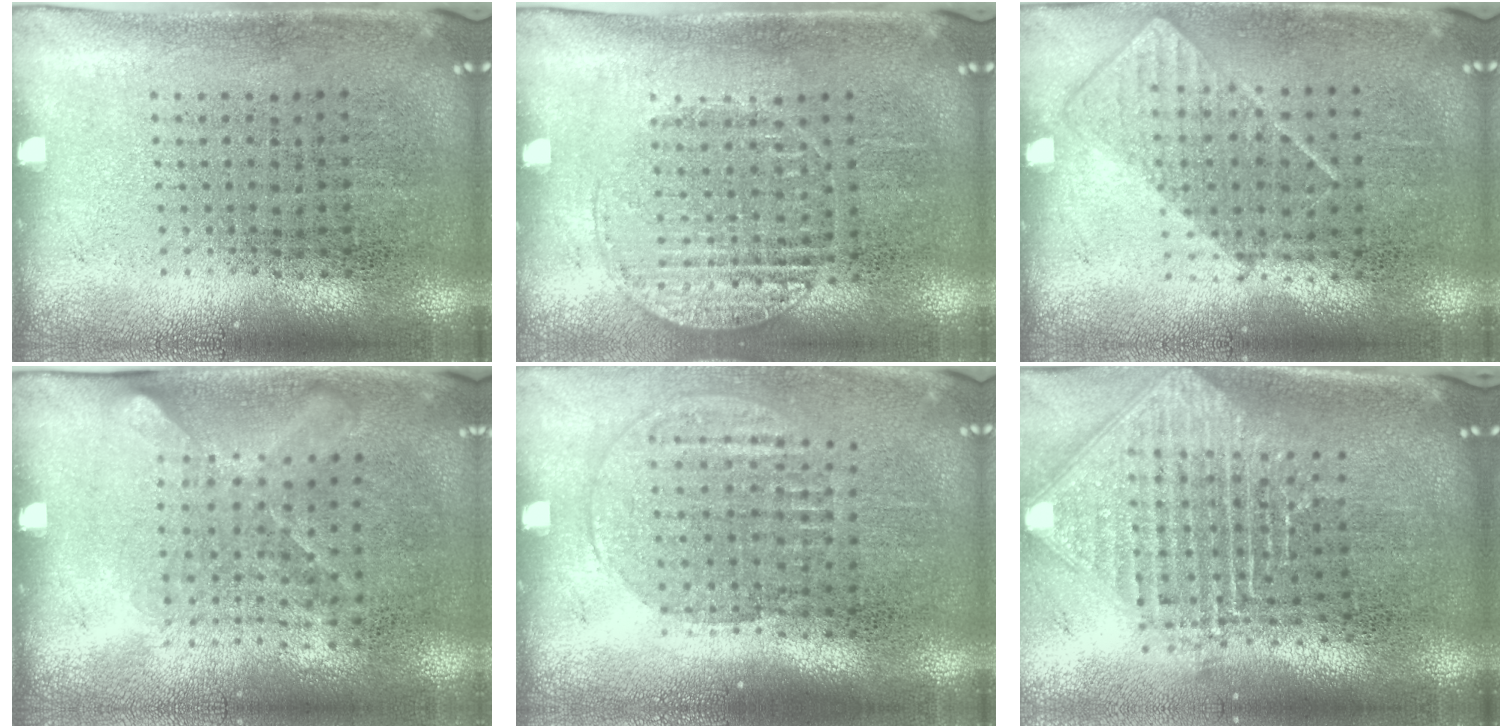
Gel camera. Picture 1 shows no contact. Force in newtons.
{"total": 1.1, "press": 1.1, "slide": 0.2}
{"total": 0.8, "press": 0.6, "slide": 0.4}
{"total": 1.3, "press": 1.0, "slide": 0.8}
{"total": 1.4, "press": 1.2, "slide": 0.7}
{"total": 2.4, "press": 1.8, "slide": 1.5}